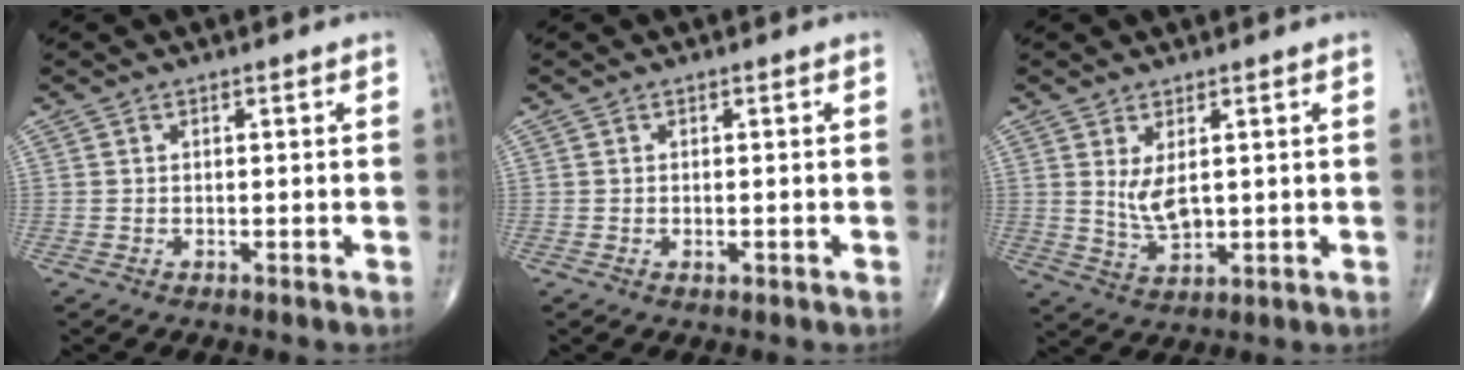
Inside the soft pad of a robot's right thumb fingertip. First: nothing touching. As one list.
[{"total": 0.9, "force": [-0.3, 0.4, 0.7], "torque": [-0.011, -0.002, -0.004]}, {"total": 5.2, "force": [1.2, 2.5, 4.5], "torque": [-0.079, -0.017, 0.035]}]